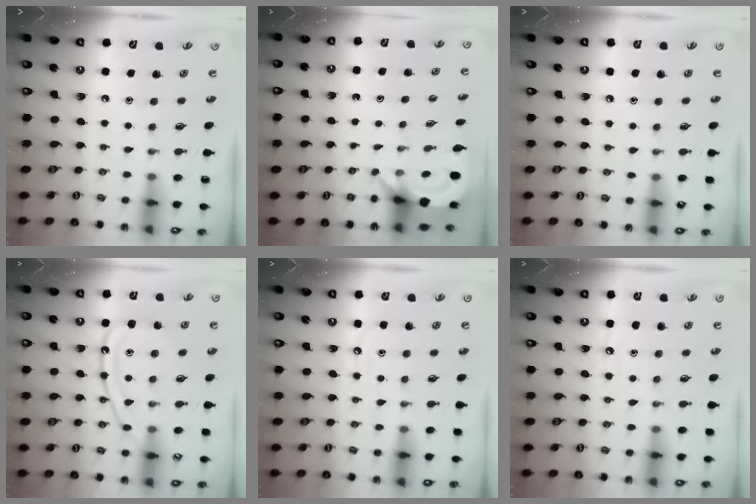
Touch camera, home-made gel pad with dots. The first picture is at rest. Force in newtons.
{"total": 3.7, "press": 3.7, "slide": 0.2}
{"total": 2.8, "press": 2.8, "slide": 0.4}
{"total": 12.9, "press": 12.8, "slide": 1.3}
{"total": 7.0, "press": 7.0, "slide": 0.7}
{"total": 5.2, "press": 5.1, "slide": 0.6}